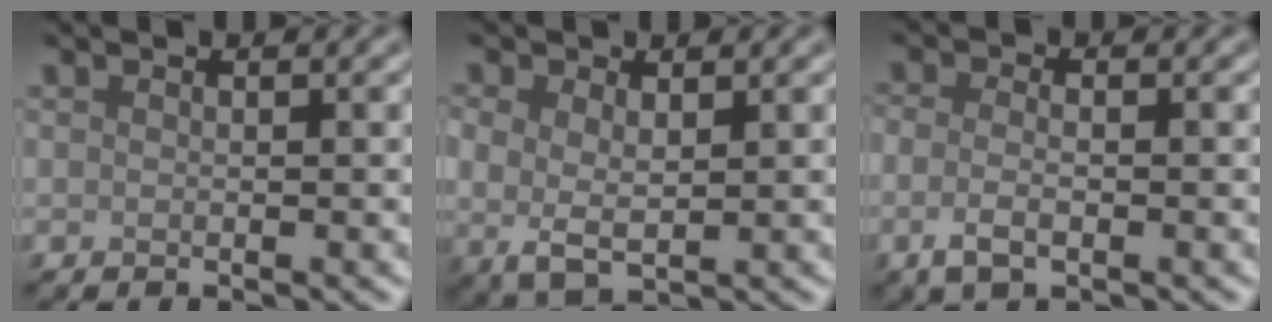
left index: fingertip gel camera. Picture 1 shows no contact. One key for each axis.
{"total": 3.2, "fx": 0.6, "fy": 1.9, "fz": 2.4, "tx": -0.053, "ty": -0.002, "tz": 0.012}
{"total": 2.6, "fx": -0.8, "fy": 1.3, "fz": 2.1, "tx": -0.043, "ty": -0.003, "tz": -0.020}